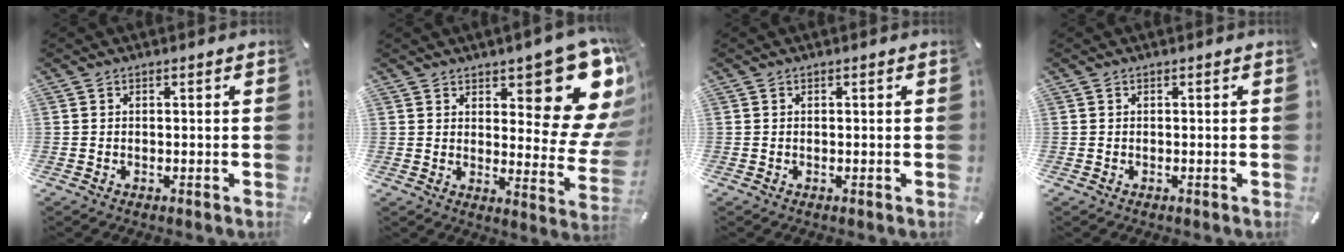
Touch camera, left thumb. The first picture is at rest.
{"total": 18.2, "force": [10.1, 7.3, 13.2], "torque": [-0.145, -0.097, 0.167]}
{"total": 0.0}
{"total": 0.0}